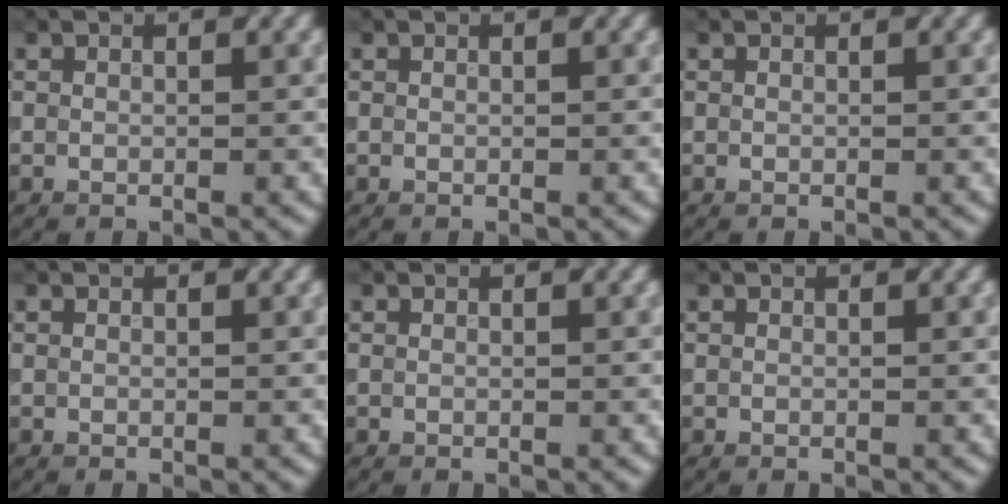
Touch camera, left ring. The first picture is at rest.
{"total": 0.0}
{"total": 0.0}
{"total": 0.0}
{"total": 0.0}
{"total": 0.0}